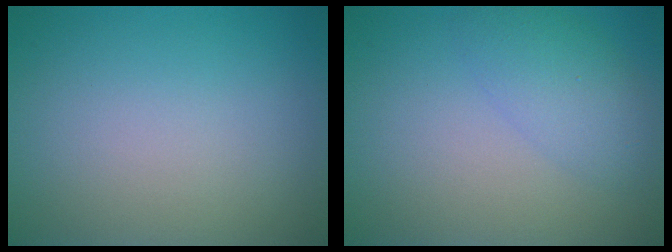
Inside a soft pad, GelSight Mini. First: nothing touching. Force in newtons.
{"total": 3.3, "press": 3.3, "slide": 0.2}